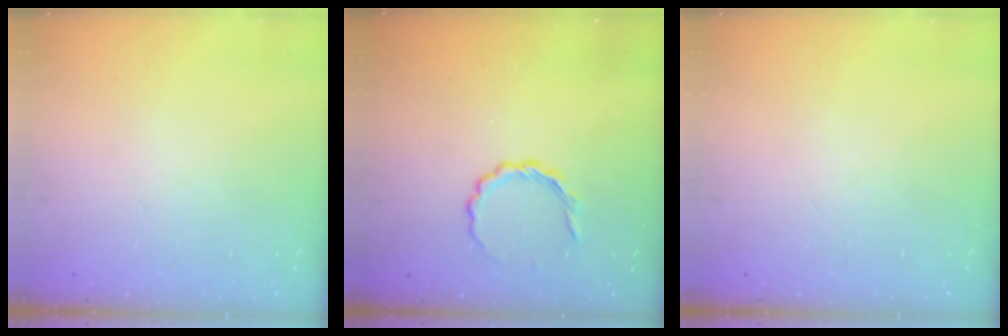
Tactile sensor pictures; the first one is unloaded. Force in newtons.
{"total": 4.8, "press": 4.6, "slide": 1.2}
{"total": 0.0}